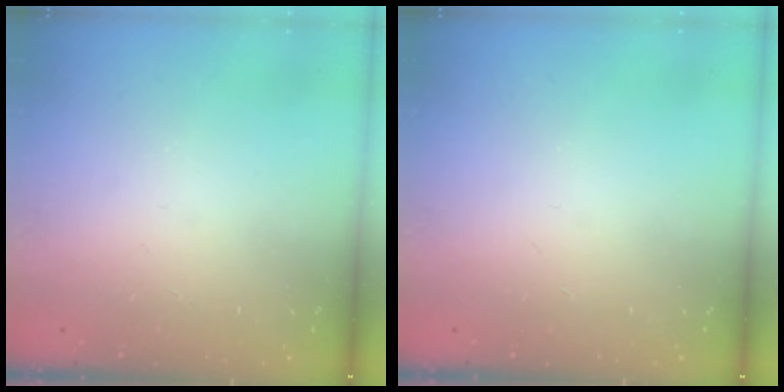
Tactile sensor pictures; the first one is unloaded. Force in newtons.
{"total": 0.0}